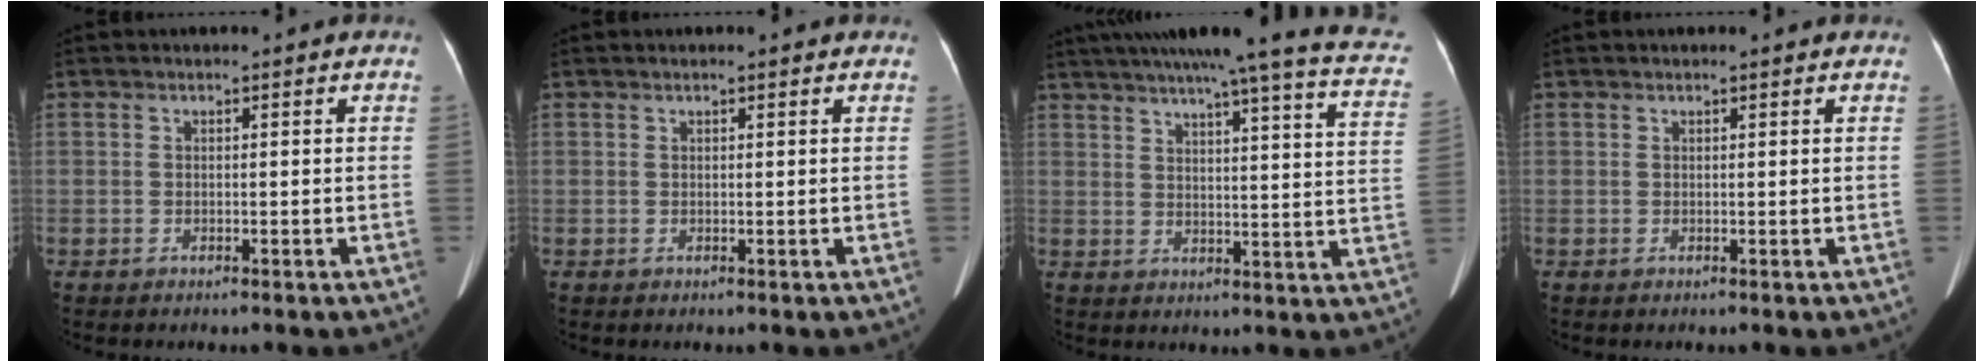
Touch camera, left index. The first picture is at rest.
{"total": 1.4, "force": [1.2, 0.2, 0.8], "torque": [-0.011, 0.015, 0.017]}
{"total": 25.3, "force": [20.4, 1.4, 14.9], "torque": [-0.215, -0.014, 0.246]}
{"total": 1.2, "force": [1.1, 0.1, 0.6], "torque": [-0.009, 0.013, 0.017]}